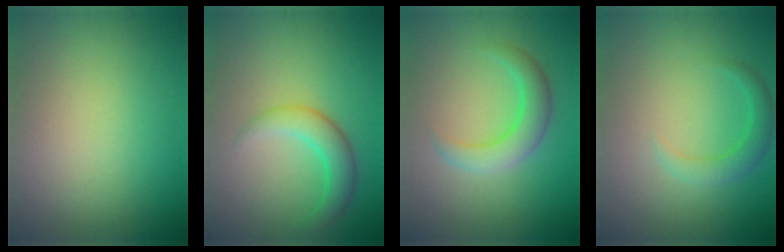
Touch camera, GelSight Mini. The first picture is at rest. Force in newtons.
{"total": 3.4, "press": 3.4, "slide": 0.2}
{"total": 3.6, "press": 3.6, "slide": 0.1}
{"total": 2.4, "press": 2.4, "slide": 0.2}